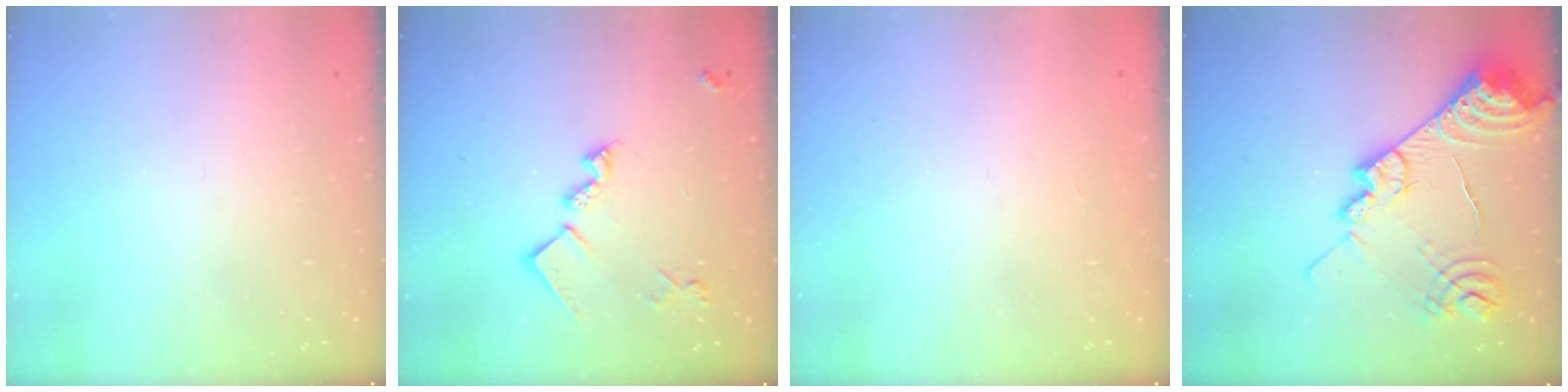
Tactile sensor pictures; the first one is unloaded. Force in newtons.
{"total": 13.9, "press": 13.9, "slide": 0.2}
{"total": 1.2, "press": 1.2, "slide": 0.1}
{"total": 19.2, "press": 19.1, "slide": 1.8}